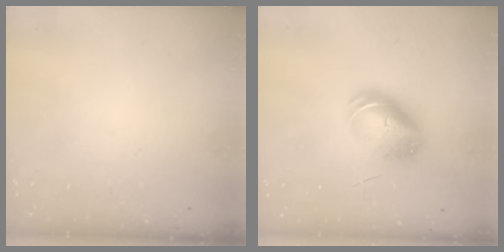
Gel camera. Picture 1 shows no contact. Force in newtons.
{"total": 8.9, "press": 8.7, "slide": 1.5}